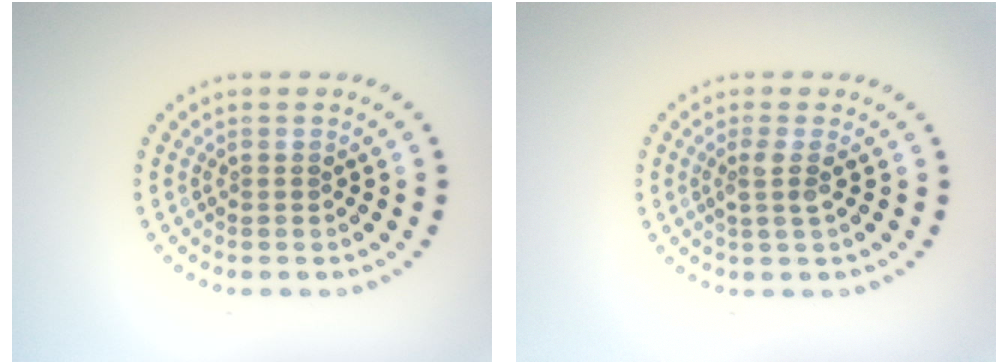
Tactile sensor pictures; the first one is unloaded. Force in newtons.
{"total": 1.7, "press": 1.3, "slide": 1.2}